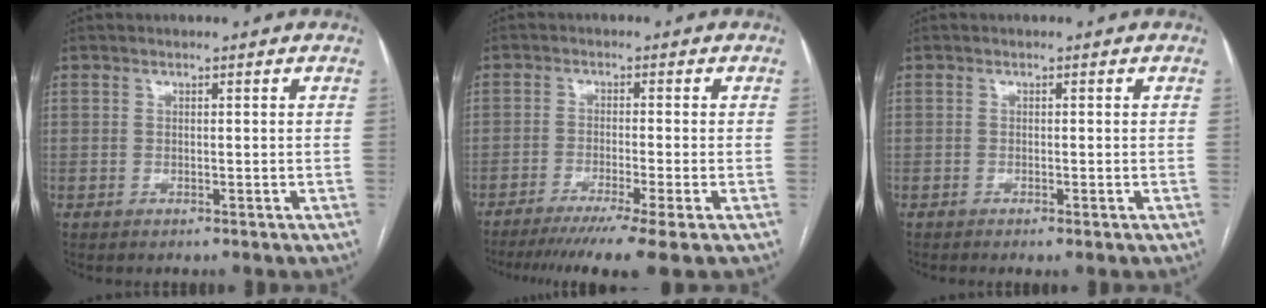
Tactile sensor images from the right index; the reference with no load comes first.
{"total": 10.3, "force": [-7.6, -1.2, 6.8], "torque": [-0.096, -0.024, -0.117]}
{"total": 0.8, "force": [-0.5, 0.0, 0.7], "torque": [-0.011, -0.002, -0.007]}